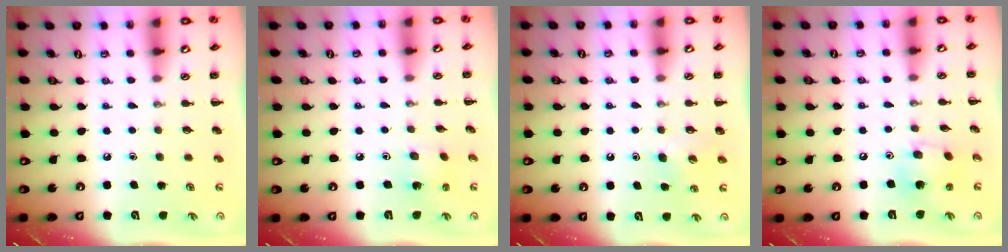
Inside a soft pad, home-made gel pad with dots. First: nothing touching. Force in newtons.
{"total": 2.7, "press": 2.6, "slide": 0.7}
{"total": 4.0, "press": 3.8, "slide": 1.4}
{"total": 8.5, "press": 8.3, "slide": 2.2}